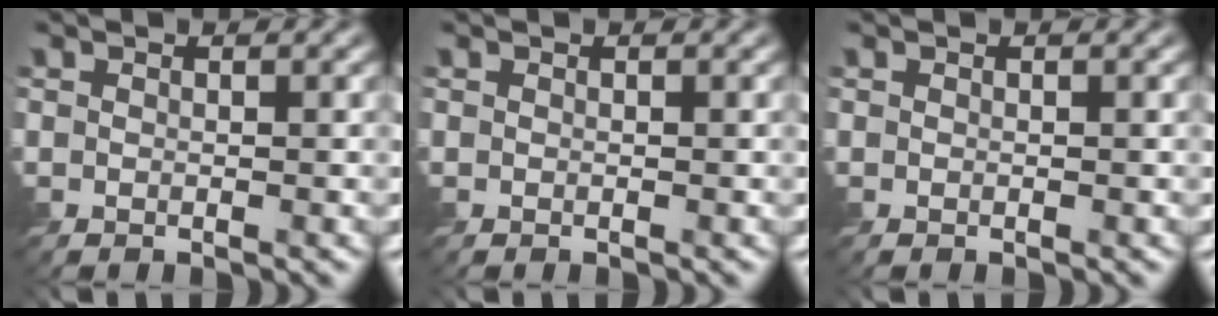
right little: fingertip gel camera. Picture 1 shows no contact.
{"total": 0.0}
{"total": 0.0}